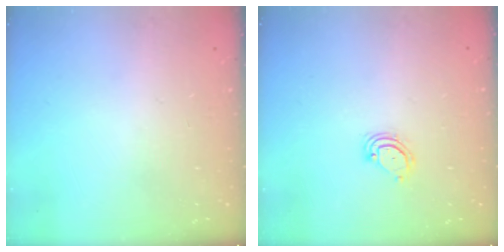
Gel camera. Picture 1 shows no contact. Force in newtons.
{"total": 4.3, "press": 4.3, "slide": 0.3}